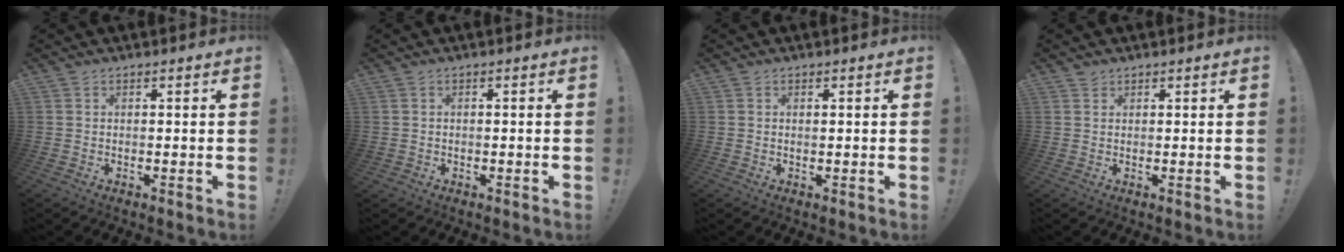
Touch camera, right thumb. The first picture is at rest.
{"total": 1.2, "force": [-0.8, 0.8, 0.4], "torque": [-0.012, 0.006, -0.013]}
{"total": 0.5, "force": [0.1, 0.0, 0.5], "torque": [-0.009, 0.001, 0.002]}
{"total": 1.1, "force": [1.0, 0.5, 0.1], "torque": [0.005, -0.004, 0.018]}